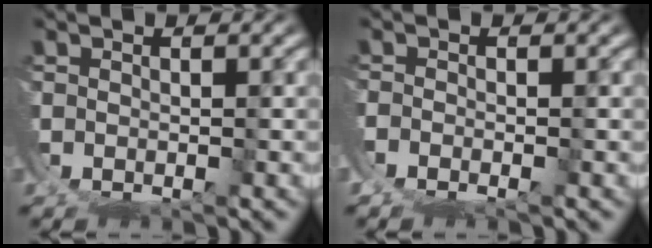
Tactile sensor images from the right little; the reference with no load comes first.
{"total": 3.0, "force": [-1.9, 2.2, 0.8], "torque": [-0.022, -0.004, -0.041]}